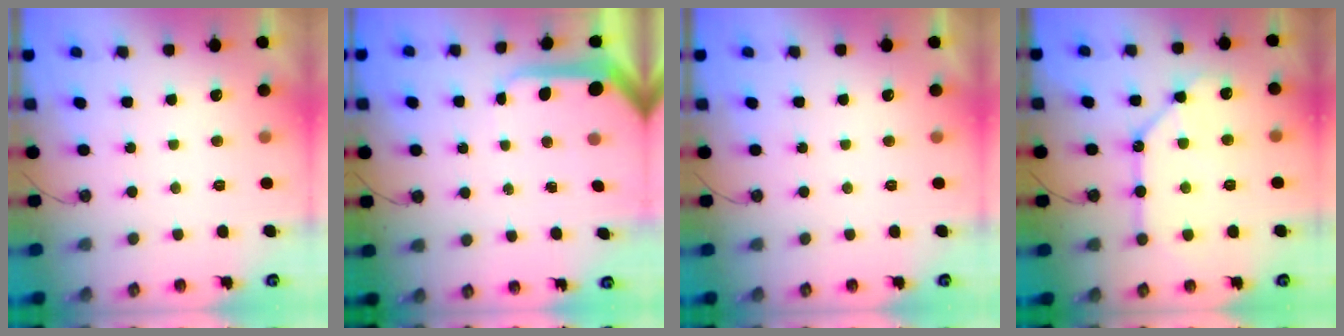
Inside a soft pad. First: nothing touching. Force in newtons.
{"total": 6.7, "press": 6.7, "slide": 0.7}
{"total": 0.0}
{"total": 10.7, "press": 10.6, "slide": 0.9}